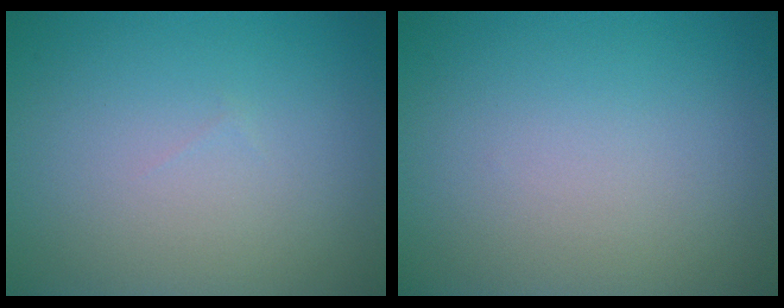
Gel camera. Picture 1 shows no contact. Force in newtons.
{"total": 0.0}